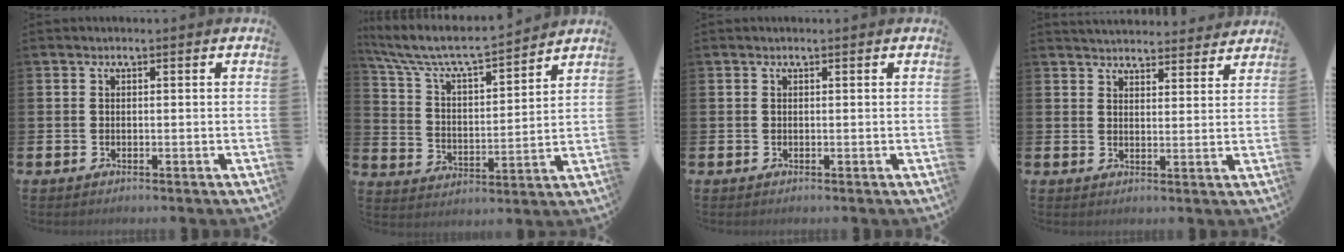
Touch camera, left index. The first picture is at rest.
{"total": 7.5, "force": [7.0, 1.1, 2.4], "torque": [-0.086, -0.053, 0.118]}
{"total": 0.0}
{"total": 4.1, "force": [4.0, 0.6, 0.1], "torque": [-0.012, -0.024, 0.073]}